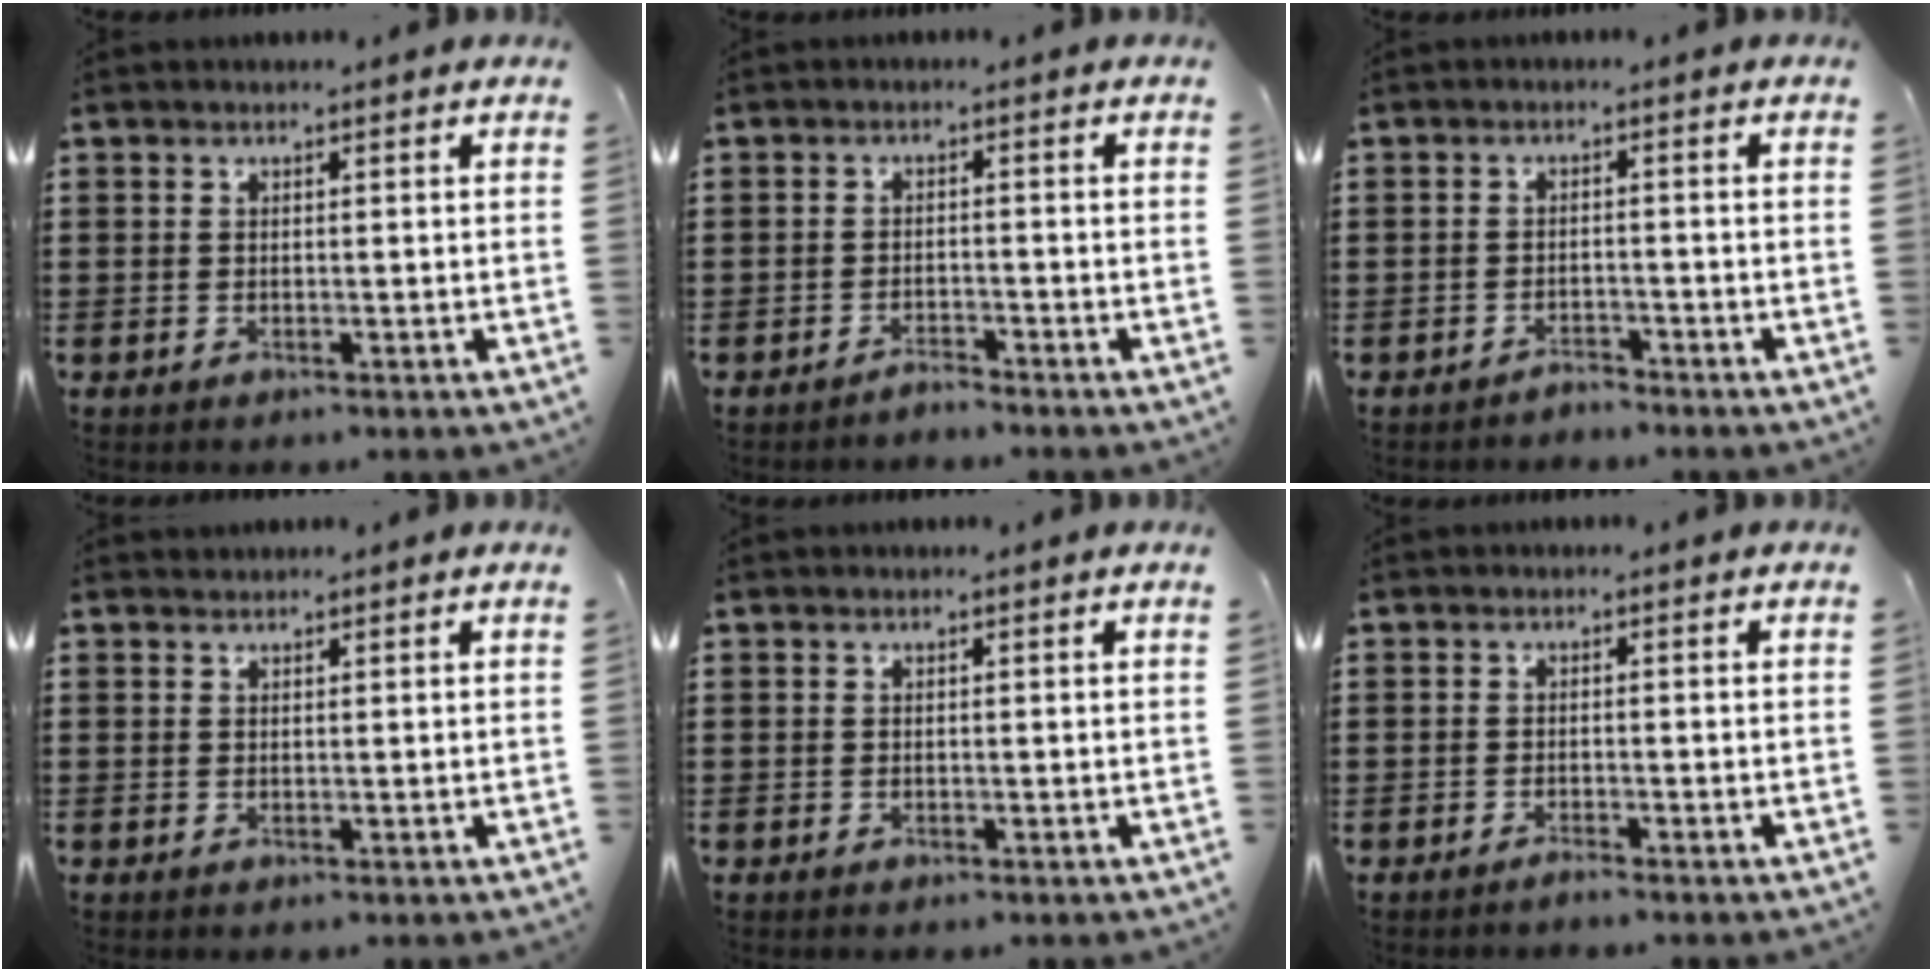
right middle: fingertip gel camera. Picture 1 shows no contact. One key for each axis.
{"total": 1.8, "fx": -1.8, "fy": 0.0, "fz": 0.1, "tx": -0.010, "ty": 0.001, "tz": -0.035}
{"total": 1.9, "fx": -1.9, "fy": 0.1, "fz": 0.0, "tx": -0.008, "ty": -0.001, "tz": -0.039}
{"total": 0.6, "fx": 0.6, "fy": 0.1, "fz": -0.2, "tx": 0.003, "ty": 0.002, "tz": 0.011}
{"total": 0.0}
{"total": 0.9, "fx": -0.9, "fy": -0.2, "fz": 0.4, "tx": -0.010, "ty": -0.006, "tz": -0.015}